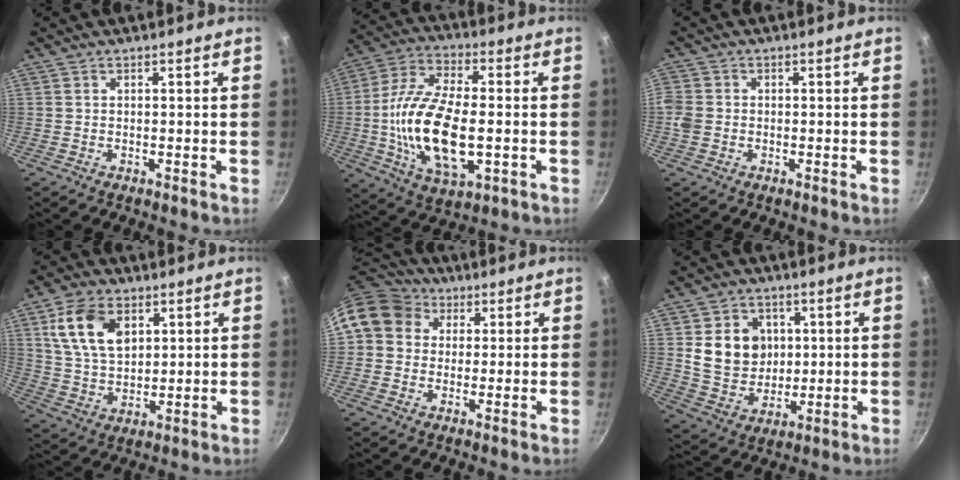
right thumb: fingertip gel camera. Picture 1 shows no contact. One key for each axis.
{"total": 19.4, "fx": -2.3, "fy": 9.2, "fz": 16.9, "tx": -0.323, "ty": 0.011, "tz": -0.047}
{"total": 3.7, "fx": -0.7, "fy": 3.2, "fz": 1.8, "tx": -0.034, "ty": 0.007, "tz": -0.017}
{"total": 12.5, "fx": 4.7, "fy": 8.1, "fz": 8.3, "tx": -0.134, "ty": -0.015, "tz": 0.093}
{"total": 11.9, "fx": 3.9, "fy": 10.0, "fz": 5.1, "tx": -0.073, "ty": 0.018, "tz": 0.056}
{"total": 12.2, "fx": 2.2, "fy": 10.2, "fz": 6.2, "tx": -0.081, "ty": -0.015, "tz": 0.048}